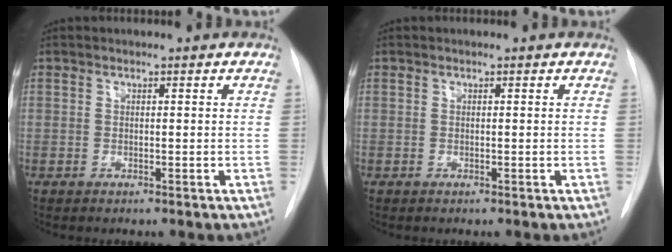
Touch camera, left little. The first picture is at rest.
{"total": 0.0}